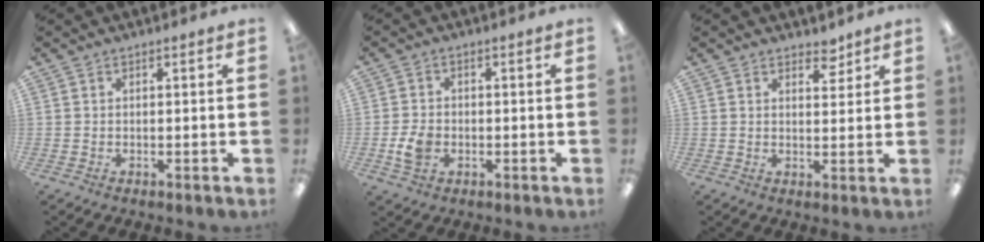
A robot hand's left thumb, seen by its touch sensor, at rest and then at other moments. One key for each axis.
{"total": 4.8, "fx": -1.3, "fy": 3.6, "fz": 2.9, "tx": -0.052, "ty": 0.000, "tz": -0.024}
{"total": 3.9, "fx": 3.3, "fy": 1.7, "fz": 1.1, "tx": 0.006, "ty": -0.022, "tz": 0.054}